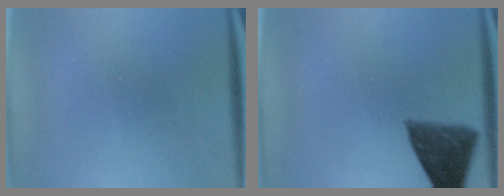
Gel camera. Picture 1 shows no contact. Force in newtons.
{"total": 7.5}